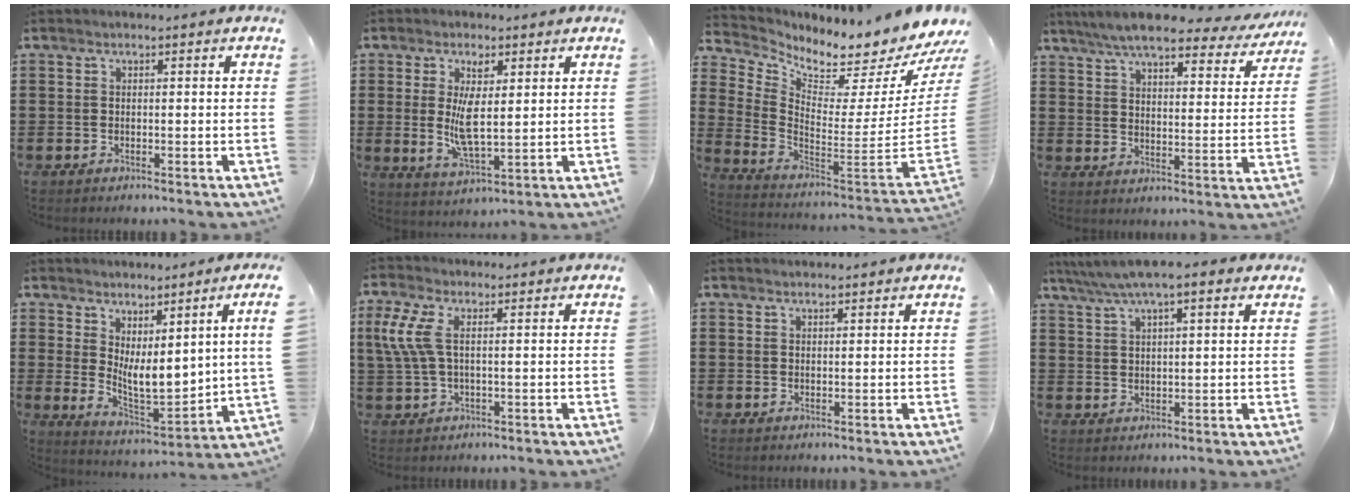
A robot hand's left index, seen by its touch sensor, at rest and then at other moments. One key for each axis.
{"total": 6.7, "fx": 1.6, "fy": 2.7, "fz": 5.9, "tx": -0.102, "ty": 0.000, "tz": 0.026}
{"total": 3.1, "fx": 3.0, "fy": 0.1, "fz": 0.4, "tx": -0.023, "ty": -0.064, "tz": 0.042}
{"total": 7.8, "fx": 6.8, "fy": 0.9, "fz": 3.6, "tx": -0.098, "ty": -0.028, "tz": 0.120}
{"total": 6.4, "fx": 2.4, "fy": 1.5, "fz": 5.7, "tx": -0.119, "ty": -0.030, "tz": 0.040}
{"total": 5.4, "fx": 1.2, "fy": 2.0, "fz": 4.9, "tx": -0.128, "ty": -0.008, "tz": 0.013}
{"total": 1.1, "fx": 1.1, "fy": 0.0, "fz": 0.2, "tx": -0.005, "ty": -0.001, "tz": 0.022}
{"total": 5.9, "fx": 4.4, "fy": 0.8, "fz": 3.8, "tx": -0.084, "ty": -0.005, "tz": 0.077}